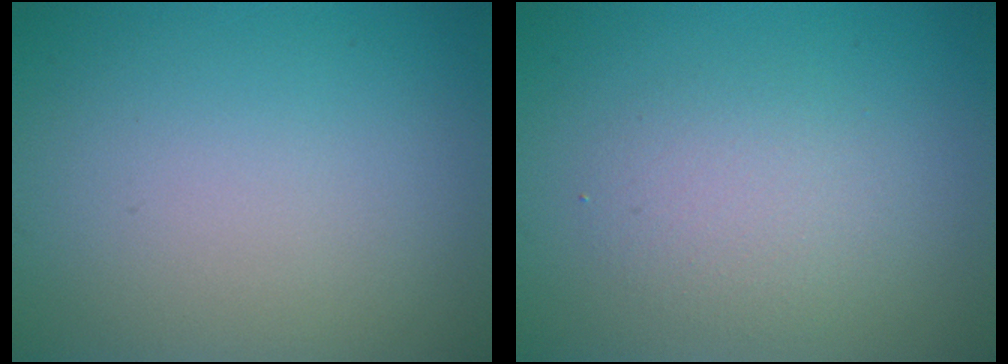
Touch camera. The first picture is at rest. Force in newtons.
{"total": 2.5, "press": 2.5, "slide": 0.2}